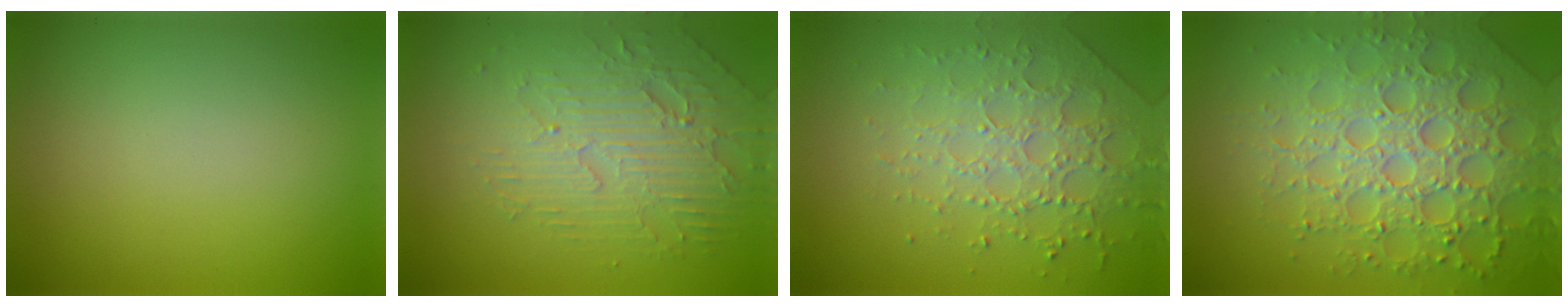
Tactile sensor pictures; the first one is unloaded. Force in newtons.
{"total": 4.5, "press": 3.9, "slide": 2.2}
{"total": 3.0, "press": 2.8, "slide": 1.1}
{"total": 7.3, "press": 7.1, "slide": 1.6}